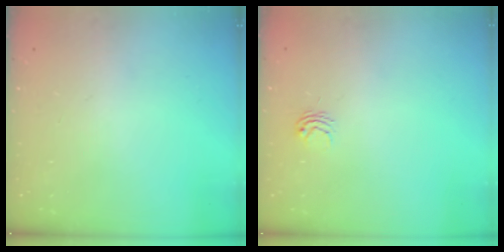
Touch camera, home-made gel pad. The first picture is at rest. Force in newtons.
{"total": 3.0, "press": 3.0, "slide": 0.3}